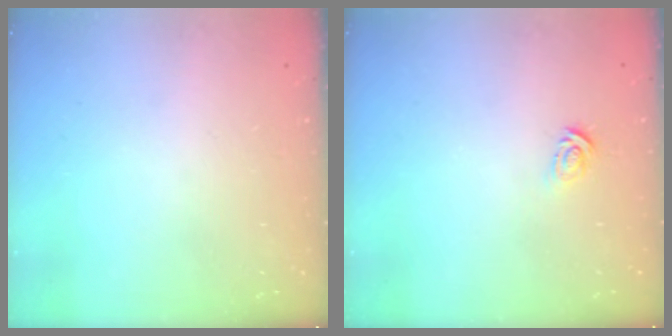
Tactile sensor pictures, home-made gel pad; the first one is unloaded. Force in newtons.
{"total": 2.8, "press": 2.8, "slide": 0.2}